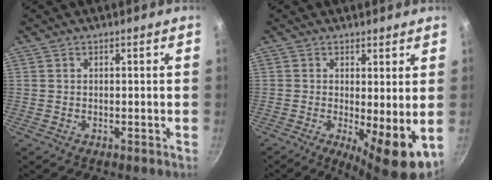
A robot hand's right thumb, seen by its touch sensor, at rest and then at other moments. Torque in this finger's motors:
{"motor_torque": [0.18, 1.14, 0.07, -0.04, 0.08]}